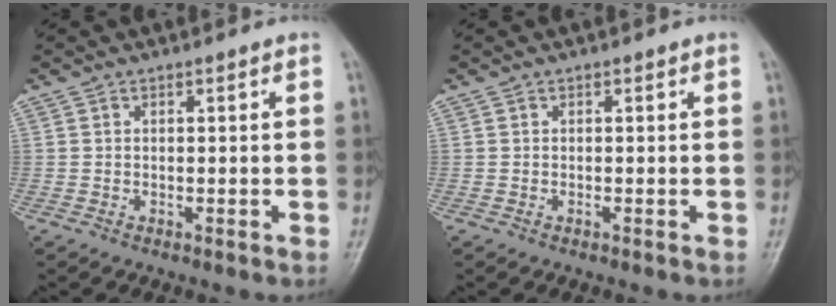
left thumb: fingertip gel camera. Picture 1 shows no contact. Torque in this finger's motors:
{"motor_torque": [-0.01, -0.01, 0.03, 0.01, 0.00]}